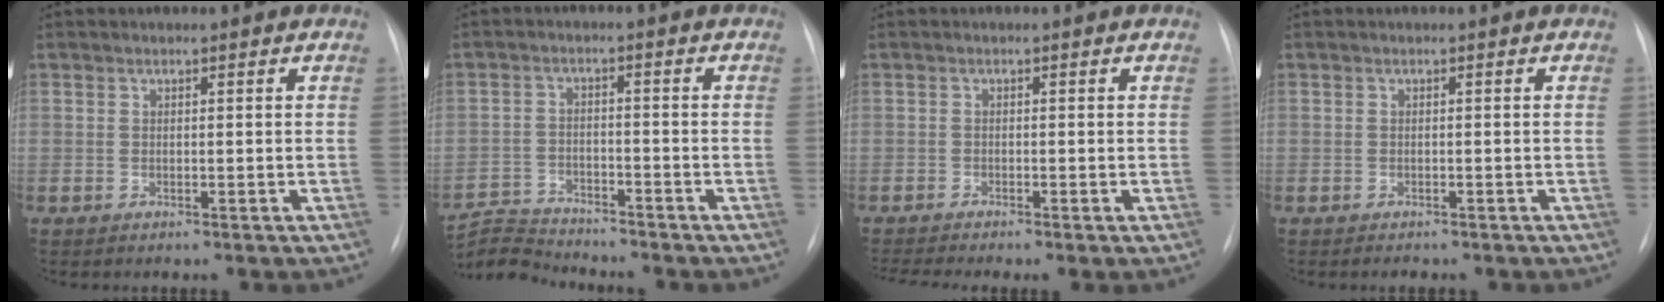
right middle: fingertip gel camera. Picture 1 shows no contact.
{"total": 6.6, "force": [-6.5, -0.2, -1.0], "torque": [0.008, 0.000, -0.122]}
{"total": 3.1, "force": [-2.5, -0.3, 1.8], "torque": [-0.037, -0.008, -0.047]}
{"total": 1.1, "force": [-0.9, 0.5, 0.3], "torque": [-0.008, -0.002, -0.010]}